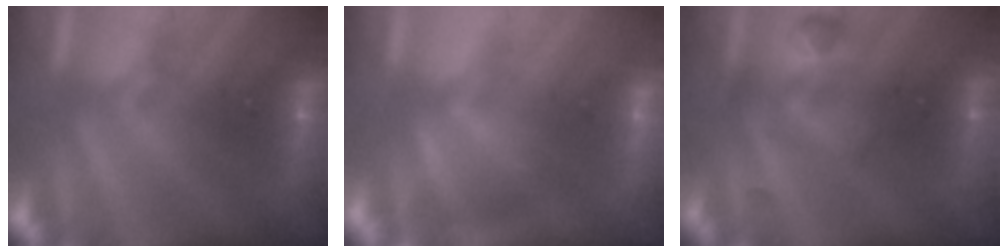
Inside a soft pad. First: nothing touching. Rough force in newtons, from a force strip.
{"total": 2.6}
{"total": 3.0}